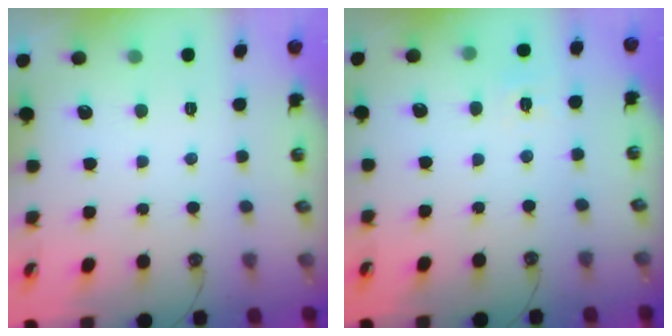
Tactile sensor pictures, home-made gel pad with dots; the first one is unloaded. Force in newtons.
{"total": 5.0, "press": 4.9, "slide": 0.6}